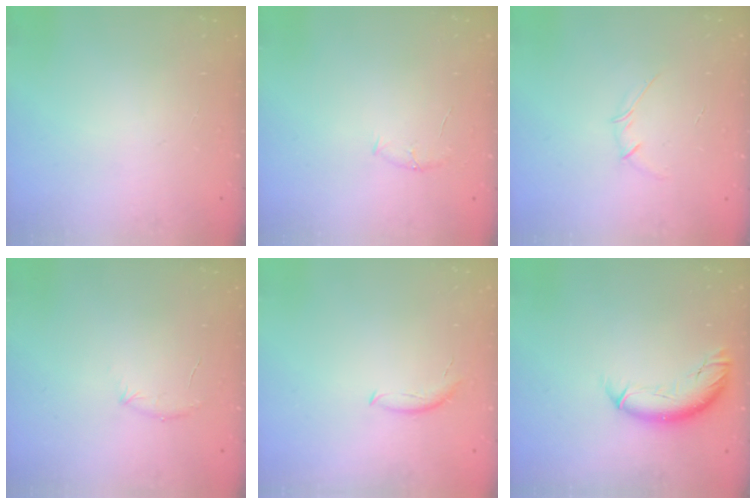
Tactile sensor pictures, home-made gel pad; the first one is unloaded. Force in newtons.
{"total": 4.7, "press": 4.4, "slide": 1.8}
{"total": 2.7, "press": 2.6, "slide": 0.7}
{"total": 6.2, "press": 6.0, "slide": 1.5}
{"total": 6.0, "press": 5.9, "slide": 0.4}
{"total": 9.9, "press": 9.9, "slide": 1.0}